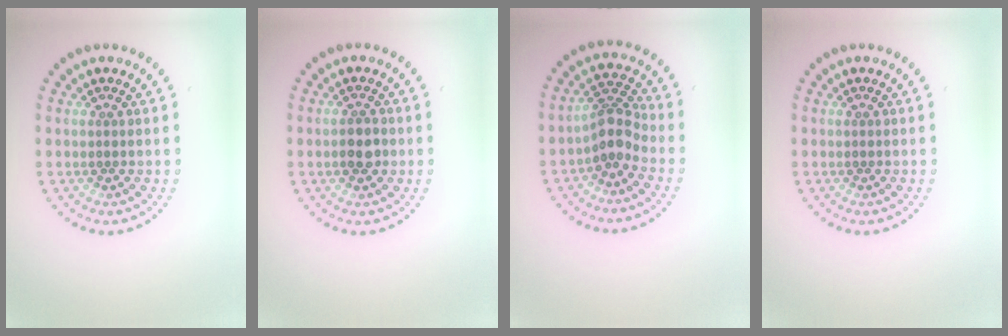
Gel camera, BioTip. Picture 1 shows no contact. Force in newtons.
{"total": 2.0, "press": 1.9, "slide": 0.4}
{"total": 2.9, "press": 2.2, "slide": 1.9}
{"total": 0.0}